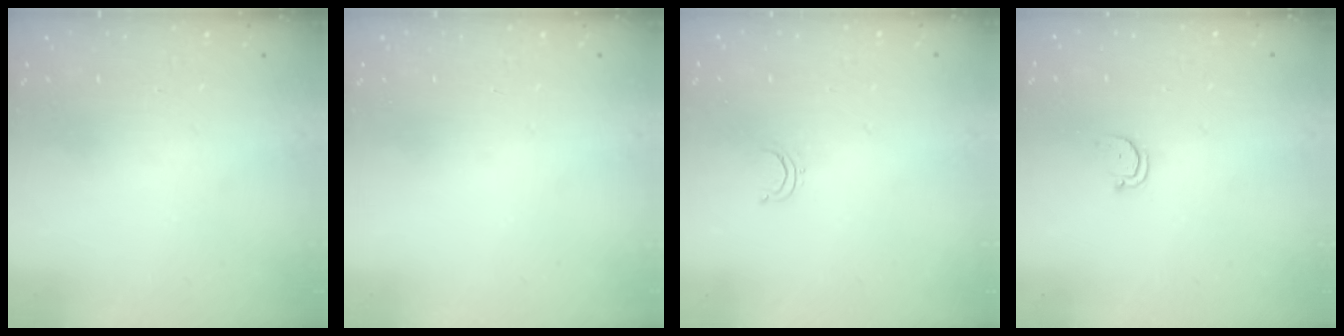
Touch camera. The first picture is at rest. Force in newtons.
{"total": 0.0}
{"total": 2.8, "press": 2.8, "slide": 0.2}
{"total": 2.2, "press": 2.2, "slide": 0.2}